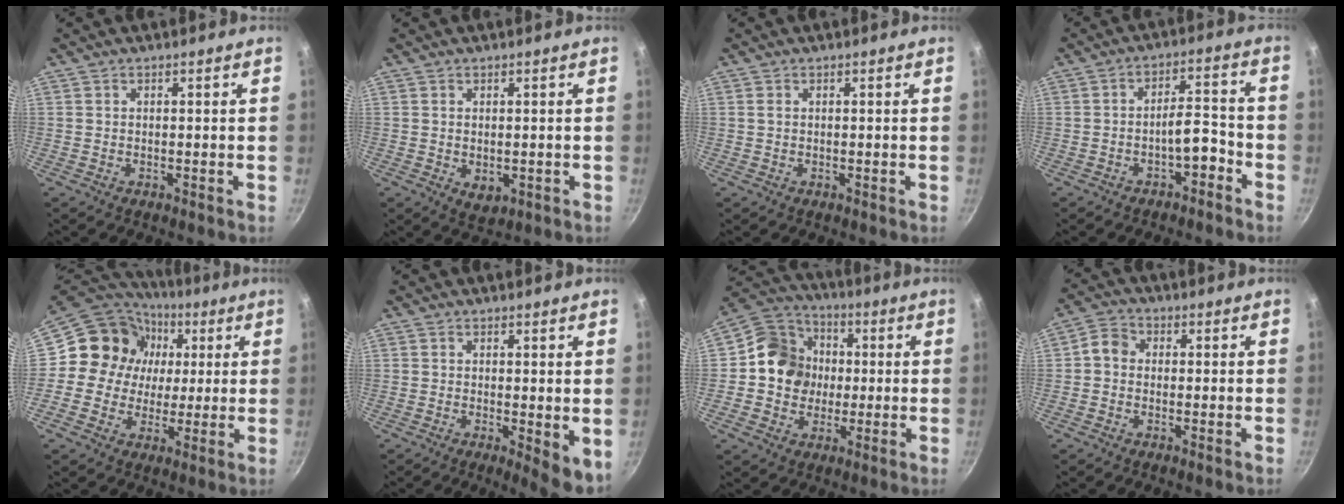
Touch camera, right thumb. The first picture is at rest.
{"total": 3.3, "force": [-0.3, 2.2, 2.5], "torque": [-0.035, -0.012, 0.000]}
{"total": 0.8, "force": [0.2, 0.6, 0.5], "torque": [-0.009, 0.002, 0.003]}
{"total": 5.9, "force": [-3.3, 2.5, 4.2], "torque": [-0.046, 0.048, -0.042]}
{"total": 15.4, "force": [2.6, 13.8, 6.2], "torque": [-0.078, 0.012, 0.028]}
{"total": 5.6, "force": [-0.4, 1.9, 5.3], "torque": [-0.060, -0.010, -0.003]}
{"total": 12.8, "force": [0.2, 11.5, 5.6], "torque": [-0.062, 0.020, -0.015]}
{"total": 3.9, "force": [-0.3, 3.4, 2.0], "torque": [-0.027, 0.012, -0.022]}